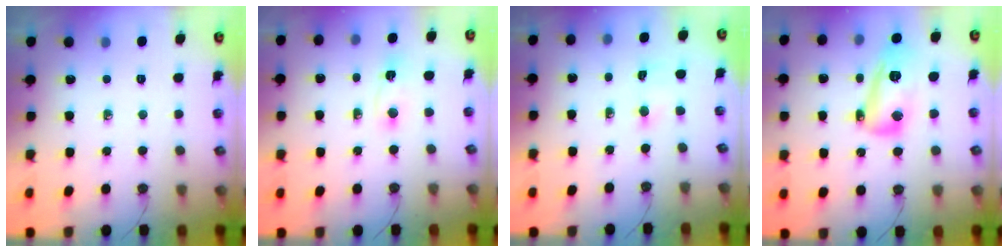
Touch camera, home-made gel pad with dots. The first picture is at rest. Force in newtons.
{"total": 2.4, "press": 2.4, "slide": 0.6}
{"total": 1.5, "press": 1.4, "slide": 0.6}
{"total": 15.0, "press": 15.0, "slide": 1.1}